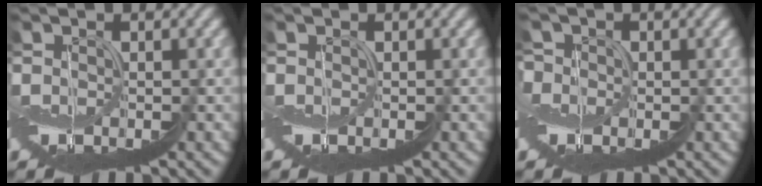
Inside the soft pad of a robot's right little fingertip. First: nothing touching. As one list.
[{"total": 0.0}, {"total": 3.0, "force": [0.2, 2.9, 0.9], "torque": [-0.014, 0.024, -0.033]}]